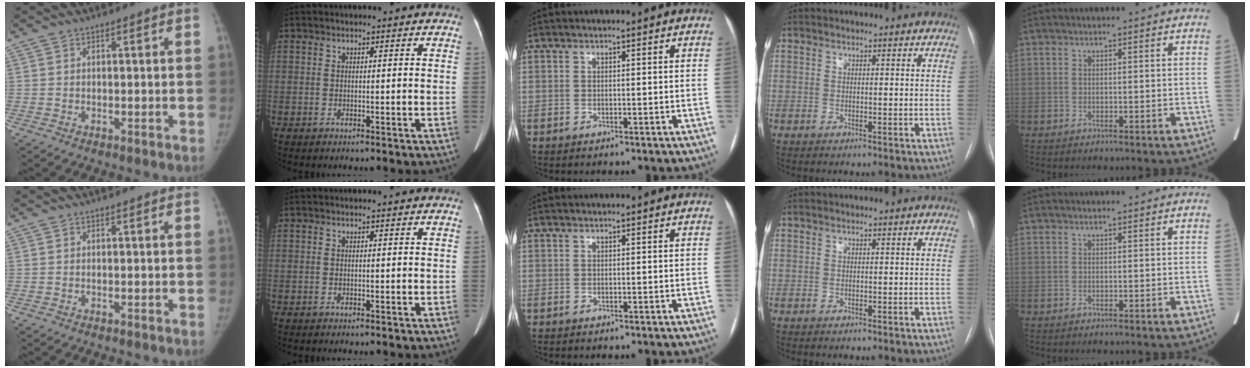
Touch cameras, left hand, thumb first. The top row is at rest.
{}